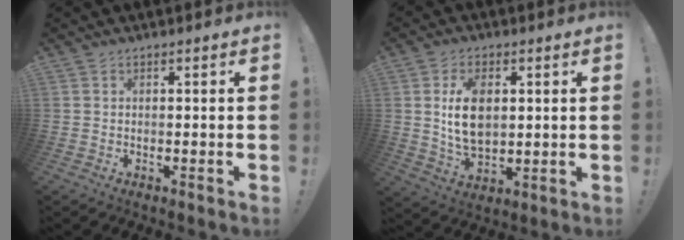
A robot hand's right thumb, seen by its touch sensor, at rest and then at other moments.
{"total": 11.9, "force": [2.3, 7.5, 8.9], "torque": [-0.156, -0.006, 0.037]}